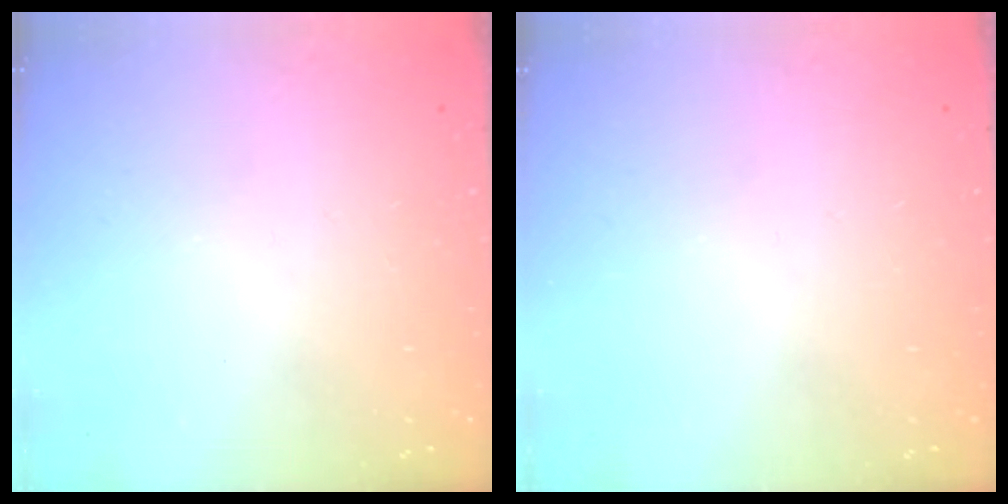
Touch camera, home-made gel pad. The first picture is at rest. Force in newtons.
{"total": 0.0}